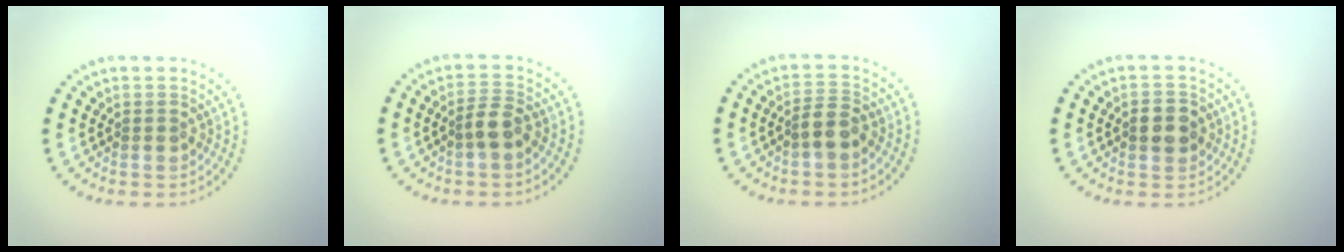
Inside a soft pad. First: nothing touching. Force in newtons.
{"total": 2.0, "press": 1.8, "slide": 0.9}
{"total": 2.2, "press": 2.0, "slide": 1.0}
{"total": 2.3, "press": 2.3, "slide": 0.1}